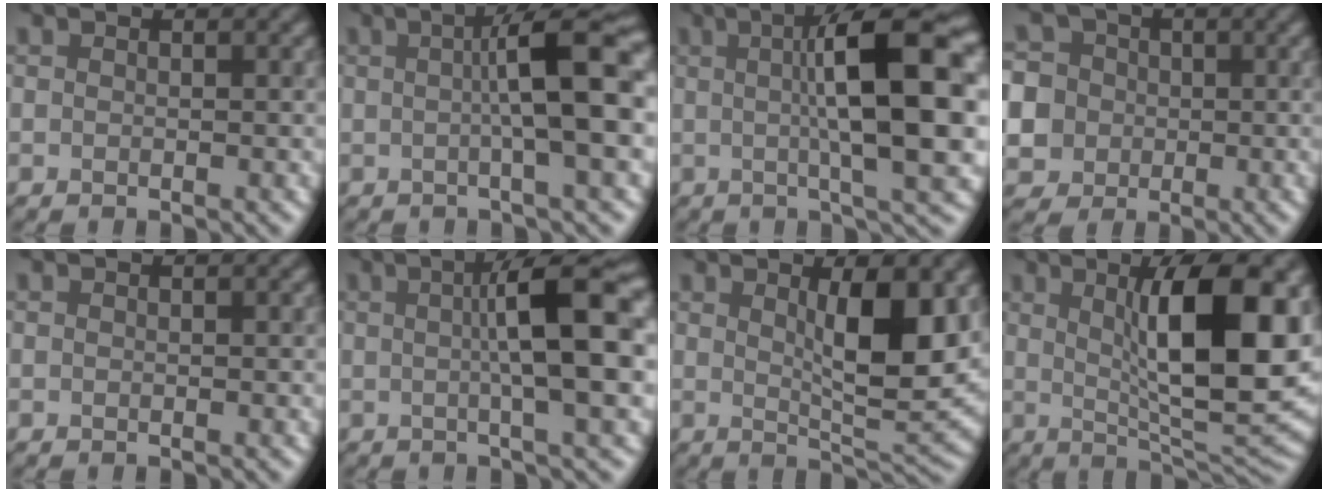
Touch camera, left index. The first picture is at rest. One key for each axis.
{"total": 7.7, "fx": 0.7, "fy": 1.1, "fz": 7.6, "tx": -0.101, "ty": 0.014, "tz": 0.006}
{"total": 12.0, "fx": 1.6, "fy": 2.4, "fz": 11.6, "tx": -0.157, "ty": 0.013, "tz": 0.024}
{"total": 9.0, "fx": -1.6, "fy": 8.6, "fz": 2.1, "tx": -0.066, "ty": 0.005, "tz": -0.053}
{"total": 0.0}
{"total": 8.5, "fx": 1.1, "fy": 1.4, "fz": 8.3, "tx": -0.111, "ty": 0.016, "tz": 0.010}
{"total": 7.9, "fx": 2.0, "fy": 2.0, "fz": 7.4, "tx": -0.108, "ty": -0.005, "tz": 0.036}
{"total": 12.2, "fx": 2.2, "fy": 3.3, "fz": 11.5, "tx": -0.160, "ty": 0.000, "tz": 0.039}